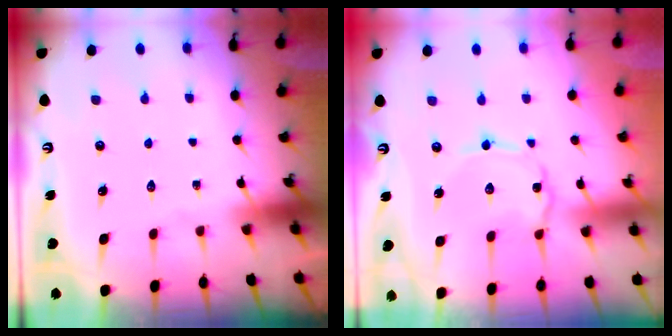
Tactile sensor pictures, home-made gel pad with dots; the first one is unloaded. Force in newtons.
{"total": 0.8, "press": 0.8, "slide": 0.2}